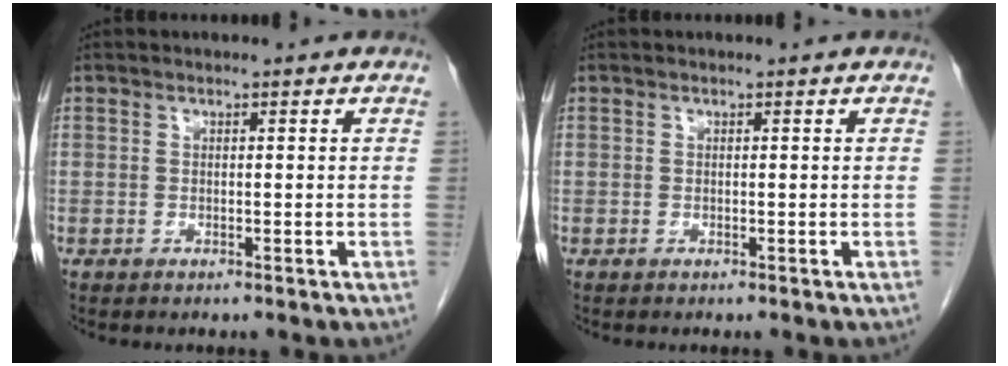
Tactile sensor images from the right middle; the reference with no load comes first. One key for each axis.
{"total": 0.0}